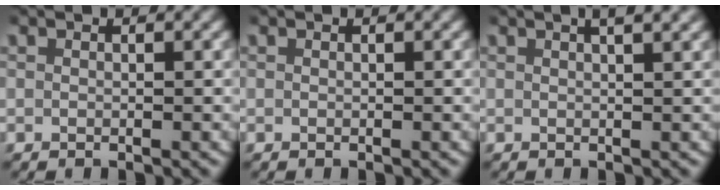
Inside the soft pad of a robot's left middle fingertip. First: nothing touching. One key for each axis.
{"total": 0.0}
{"total": 3.4, "fx": 2.1, "fy": 0.9, "fz": 2.5, "tx": -0.031, "ty": 0.016, "tz": 0.027}